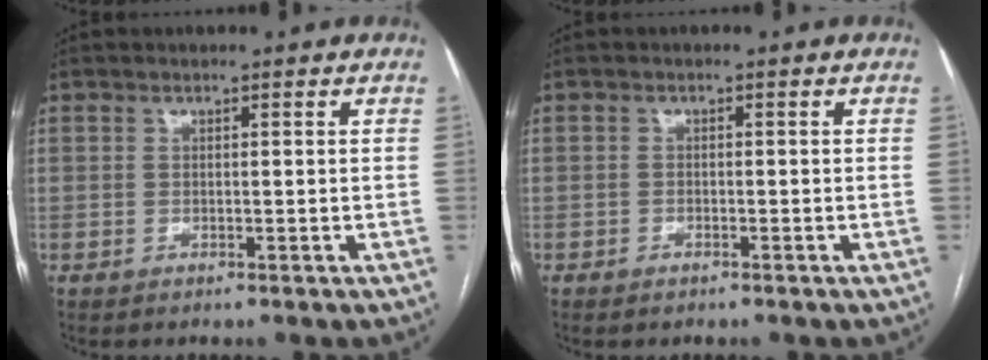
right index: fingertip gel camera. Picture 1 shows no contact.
{"total": 0.8, "force": [-0.6, 0.5, 0.3], "torque": [-0.009, 0.001, -0.005]}